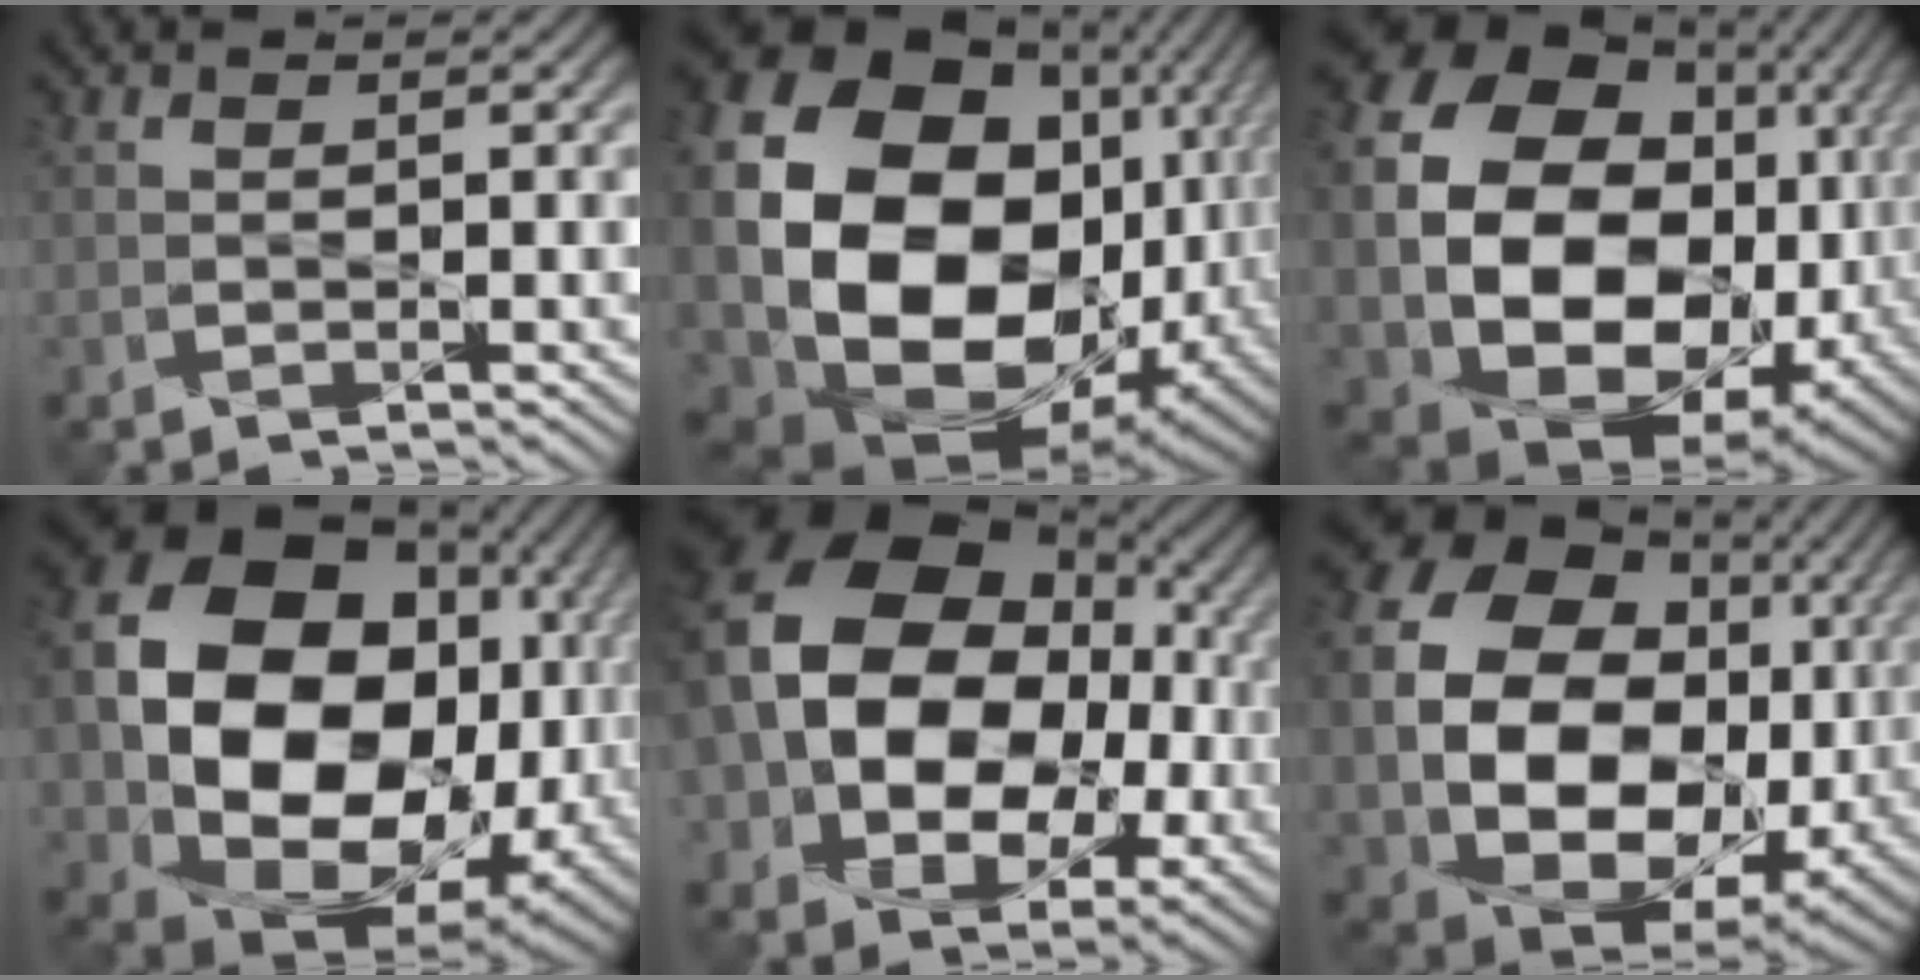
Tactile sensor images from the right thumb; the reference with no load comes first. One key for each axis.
{"total": 24.8, "fx": 0.2, "fy": 19.0, "fz": 15.9, "tx": -0.364, "ty": -0.056, "tz": 0.025}
{"total": 22.9, "fx": -0.6, "fy": 18.2, "fz": 13.9, "tx": -0.324, "ty": -0.053, "tz": 0.025}
{"total": 22.5, "fx": -0.2, "fy": 17.4, "fz": 14.2, "tx": -0.337, "ty": -0.046, "tz": 0.034}
{"total": 20.7, "fx": 1.2, "fy": 16.3, "fz": 12.7, "tx": -0.266, "ty": 0.007, "tz": 0.022}
{"total": 20.6, "fx": 0.3, "fy": 16.0, "fz": 13.0, "tx": -0.297, "ty": -0.043, "tz": 0.036}